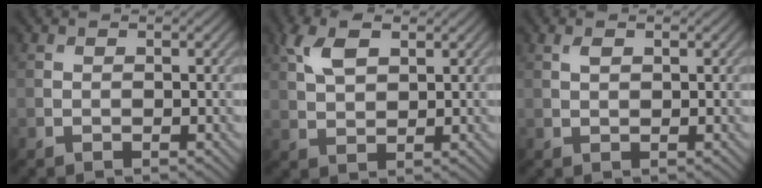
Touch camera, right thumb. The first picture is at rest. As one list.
[{"total": 5.3, "force": [2.5, 2.6, 3.9], "torque": [-0.093, 0.008, 0.050]}, {"total": 1.4, "force": [0.7, 0.6, 1.1], "torque": [-0.026, 0.001, 0.015]}]